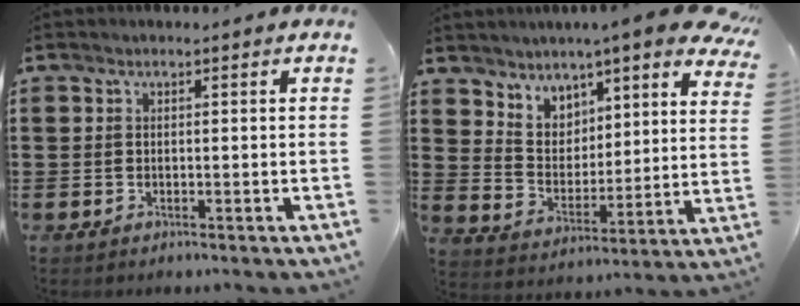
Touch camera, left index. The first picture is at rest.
{"total": 5.7, "force": [5.2, 2.1, 1.2], "torque": [-0.058, -0.040, 0.088]}